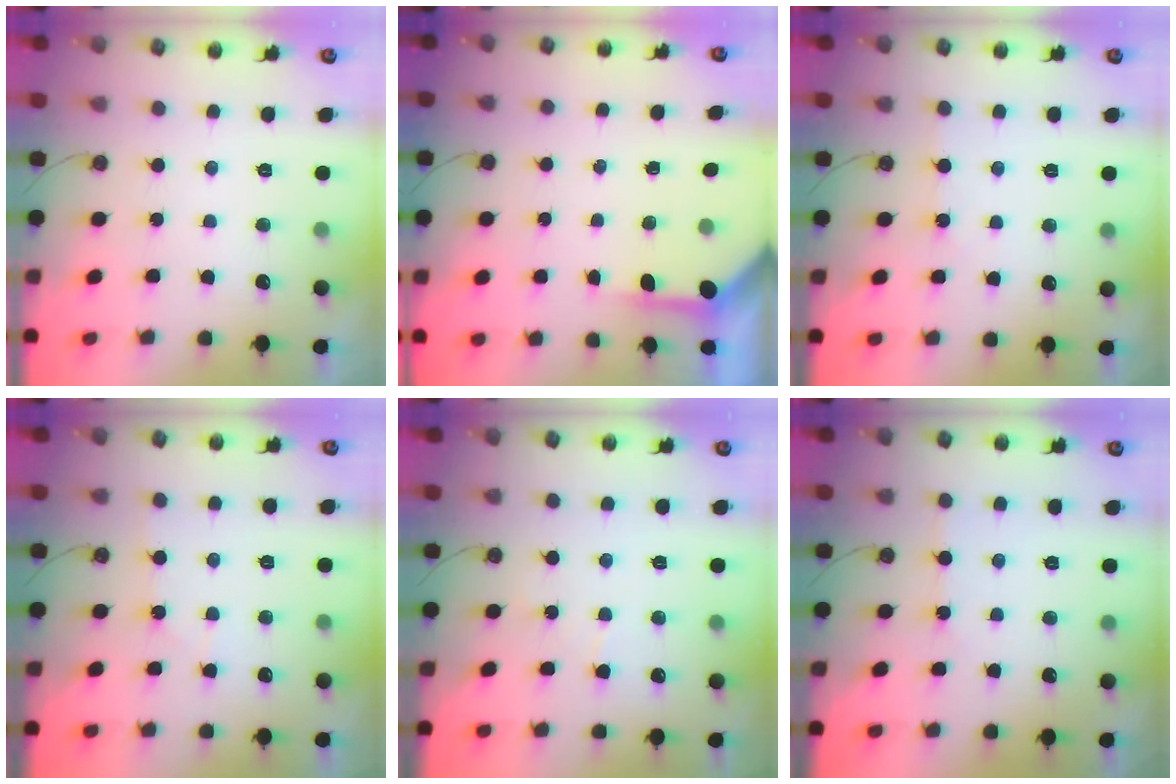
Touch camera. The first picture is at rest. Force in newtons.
{"total": 4.0, "press": 4.0, "slide": 0.4}
{"total": 2.7, "press": 2.7, "slide": 0.5}
{"total": 3.4, "press": 3.4, "slide": 0.5}
{"total": 3.3, "press": 3.3, "slide": 0.4}
{"total": 2.8, "press": 2.8, "slide": 0.4}